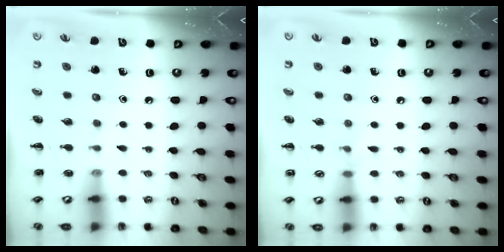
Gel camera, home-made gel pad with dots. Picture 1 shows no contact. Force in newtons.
{"total": 3.9, "press": 3.6, "slide": 1.4}